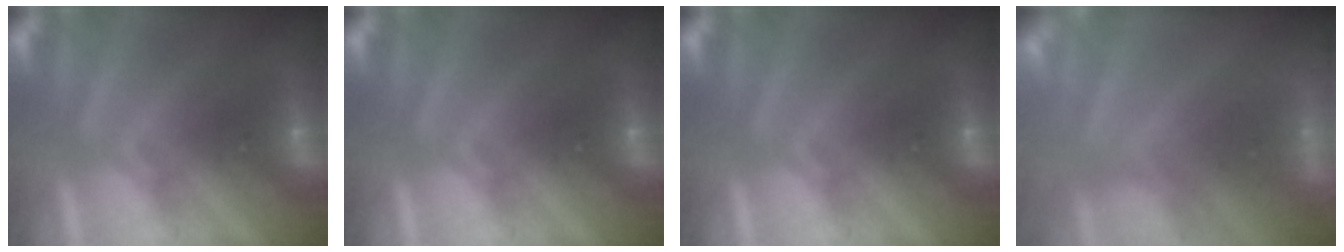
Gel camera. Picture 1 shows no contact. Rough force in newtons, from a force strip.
{"total": 0.0}
{"total": 0.0}
{"total": 8.6}